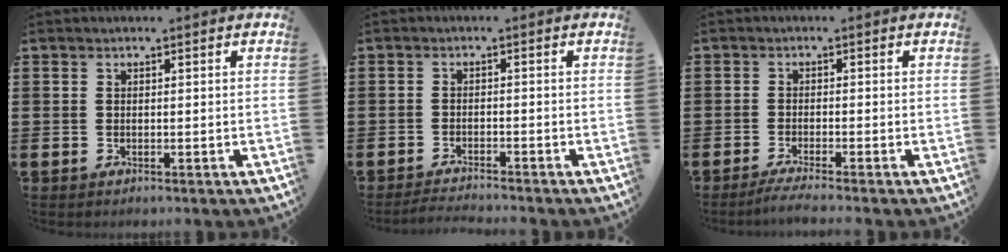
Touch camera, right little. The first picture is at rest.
{"total": 1.6, "force": [-1.6, -0.2, 0.3], "torque": [-0.006, 0.003, -0.031]}
{"total": 1.7, "force": [-1.3, 0.0, 1.2], "torque": [-0.018, 0.002, -0.024]}